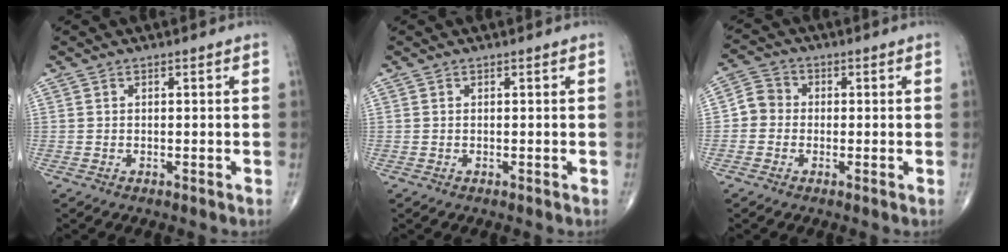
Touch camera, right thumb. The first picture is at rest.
{"total": 0.0}
{"total": 4.4, "force": [-0.6, 4.1, 1.5], "torque": [-0.011, 0.013, -0.024]}